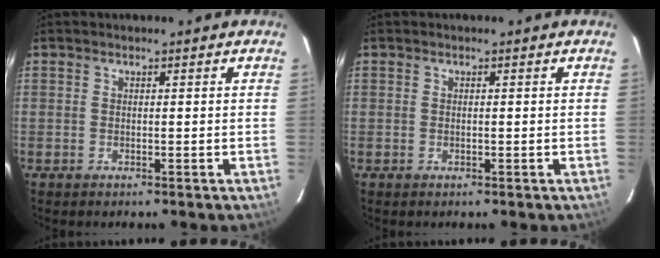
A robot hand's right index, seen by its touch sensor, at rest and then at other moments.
{"total": 0.0}